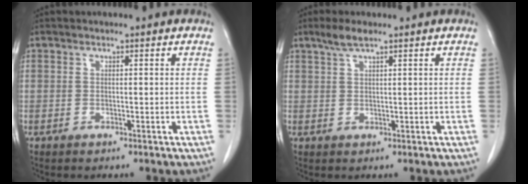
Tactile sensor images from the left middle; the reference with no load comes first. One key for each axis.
{"total": 2.9, "fx": 2.1, "fy": 0.3, "fz": 1.9, "tx": -0.046, "ty": 0.005, "tz": 0.045}